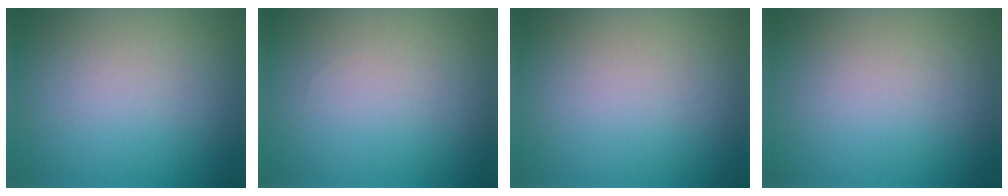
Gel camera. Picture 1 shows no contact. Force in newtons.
{"total": 0.0}
{"total": 0.0}
{"total": 0.0}